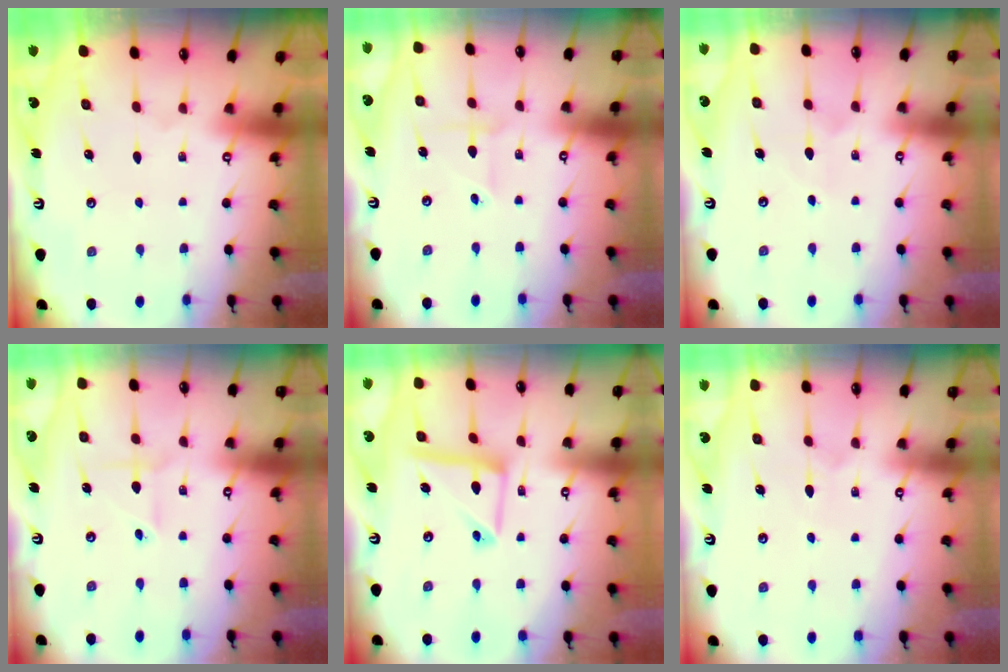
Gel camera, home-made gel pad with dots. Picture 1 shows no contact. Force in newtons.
{"total": 2.3, "press": 2.3, "slide": 0.2}
{"total": 4.5, "press": 4.5, "slide": 0.3}
{"total": 2.4, "press": 2.4, "slide": 0.7}
{"total": 12.8, "press": 12.8, "slide": 1.2}
{"total": 3.9, "press": 3.9, "slide": 0.5}